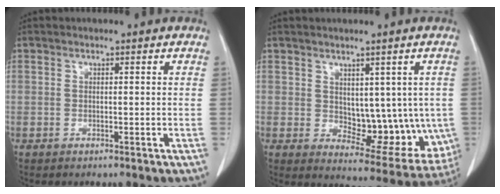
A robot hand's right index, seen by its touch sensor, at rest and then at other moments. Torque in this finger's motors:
{"motor_torque": [0.27, -0.01, 0.07, 0.01]}